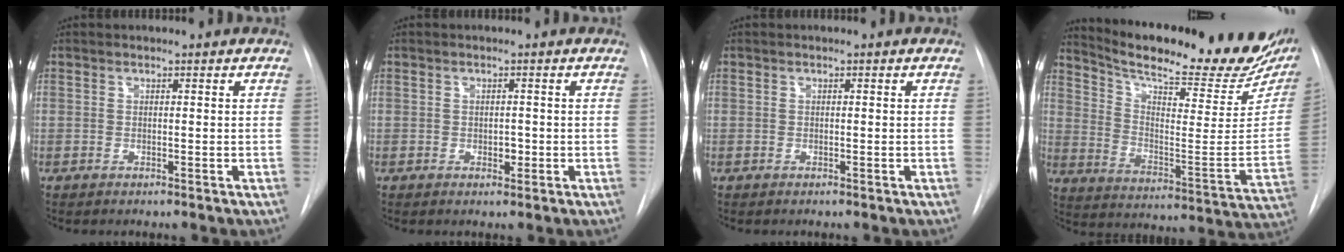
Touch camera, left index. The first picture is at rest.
{"total": 1.2, "force": [-0.2, 0.8, 0.8], "torque": [-0.010, 0.000, -0.002]}
{"total": 0.0}
{"total": 27.1, "force": [22.6, 5.4, 13.8], "torque": [-0.211, -0.055, 0.302]}